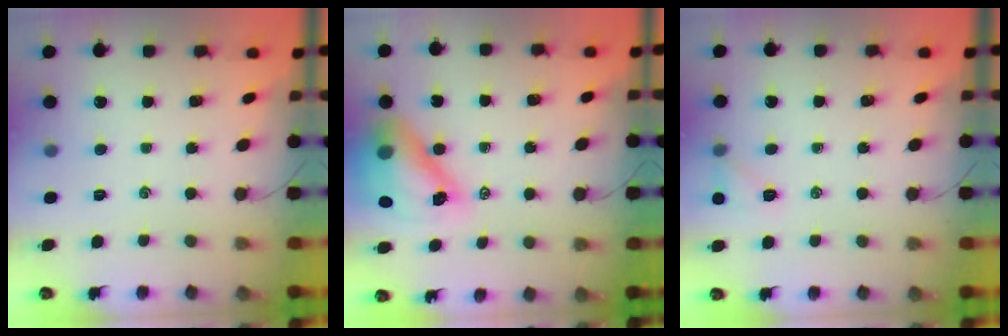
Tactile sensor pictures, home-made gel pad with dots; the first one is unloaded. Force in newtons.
{"total": 14.8, "press": 14.3, "slide": 4.0}
{"total": 6.6, "press": 6.4, "slide": 1.7}